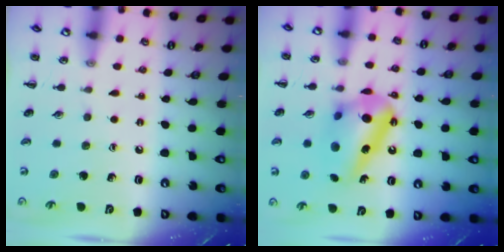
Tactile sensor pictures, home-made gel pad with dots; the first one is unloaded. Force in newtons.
{"total": 13.6, "press": 13.6, "slide": 0.3}